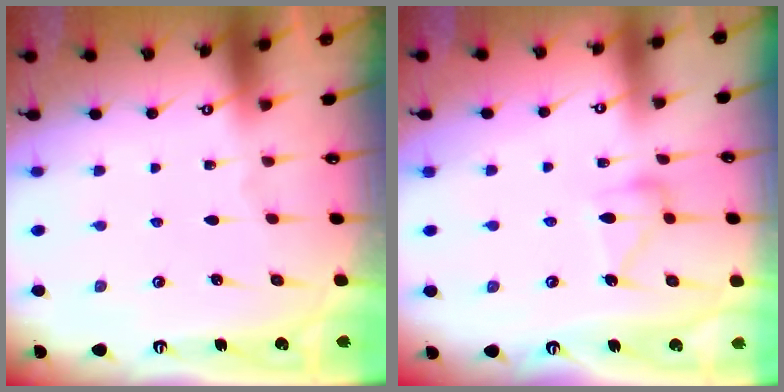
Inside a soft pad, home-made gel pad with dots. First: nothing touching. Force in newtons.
{"total": 12.3, "press": 12.3, "slide": 0.6}